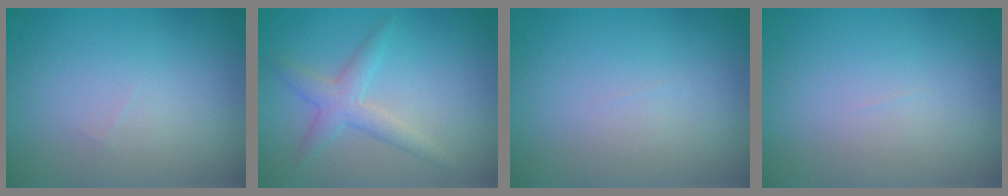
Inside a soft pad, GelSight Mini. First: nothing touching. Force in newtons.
{"total": 1.7, "press": 1.7, "slide": 0.2}
{"total": 0.0}
{"total": 0.0}